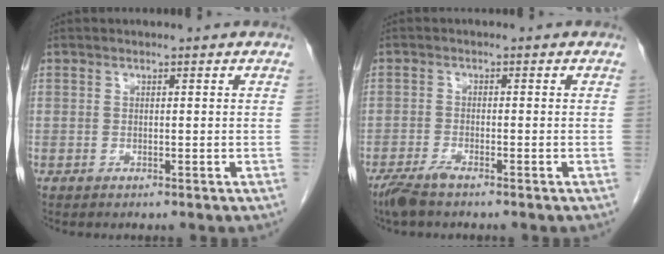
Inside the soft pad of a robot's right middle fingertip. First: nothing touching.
{"total": 3.3, "force": [-2.7, 0.5, 2.0], "torque": [-0.045, -0.007, -0.052]}